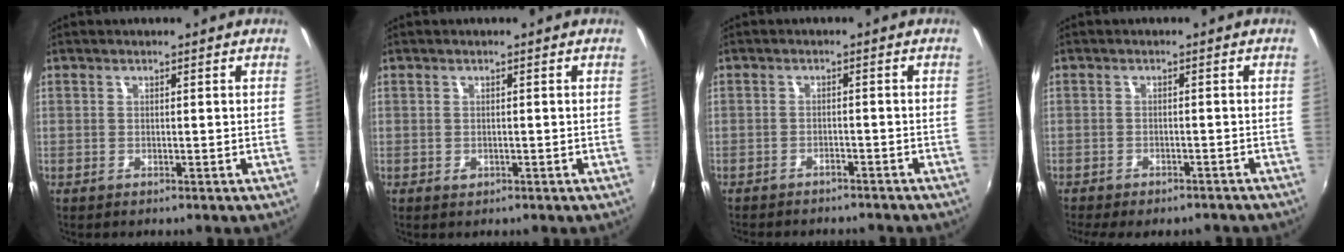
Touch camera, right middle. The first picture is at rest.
{"total": 0.9, "force": [-0.4, 0.8, 0.4], "torque": [-0.004, -0.003, -0.007]}
{"total": 6.1, "force": [-5.6, 1.7, 1.9], "torque": [-0.053, -0.014, -0.081]}
{"total": 8.3, "force": [-7.0, 2.6, 3.7], "torque": [-0.083, -0.028, -0.097]}